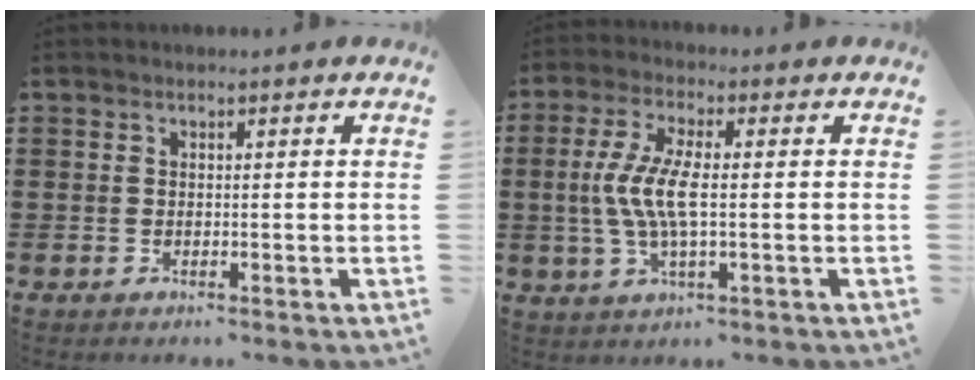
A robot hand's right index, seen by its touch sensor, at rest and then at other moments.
{"total": 6.9, "force": [-0.6, 1.7, 6.6], "torque": [-0.152, -0.011, -0.024]}